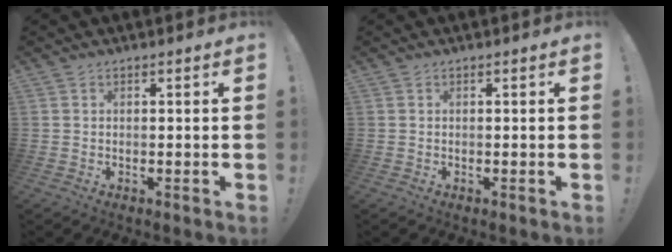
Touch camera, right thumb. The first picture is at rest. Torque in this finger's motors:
{"motor_torque": [0.00, 0.00, -0.10, 0.11, 0.01]}